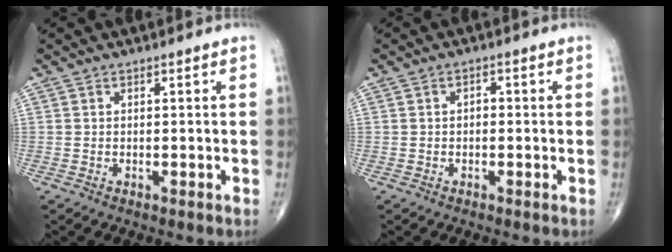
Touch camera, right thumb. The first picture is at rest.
{"total": 1.4, "force": [-0.1, 0.9, 1.0], "torque": [-0.011, 0.005, -0.004]}